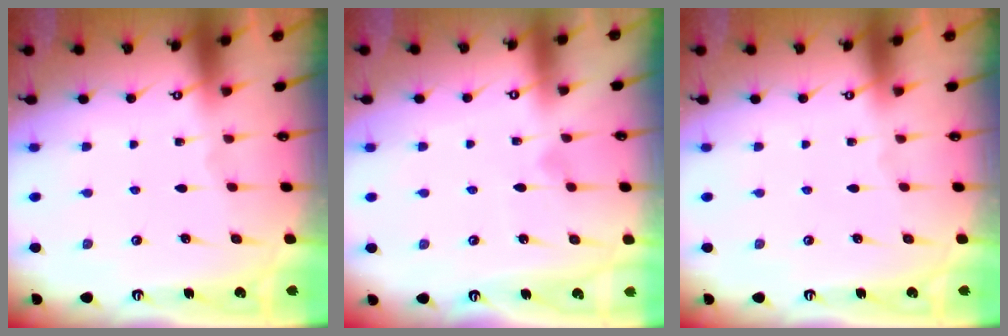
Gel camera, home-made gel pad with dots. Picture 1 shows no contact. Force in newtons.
{"total": 5.9, "press": 5.9, "slide": 0.4}
{"total": 0.0}